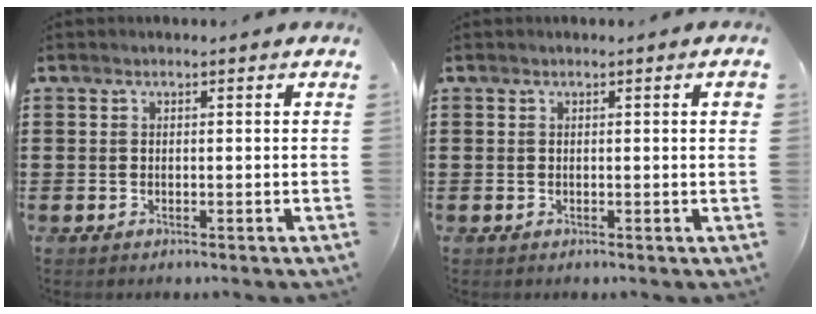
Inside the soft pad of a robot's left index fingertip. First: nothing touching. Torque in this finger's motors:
{"motor_torque": [-0.02, 0.02, 0.09, 0.01]}